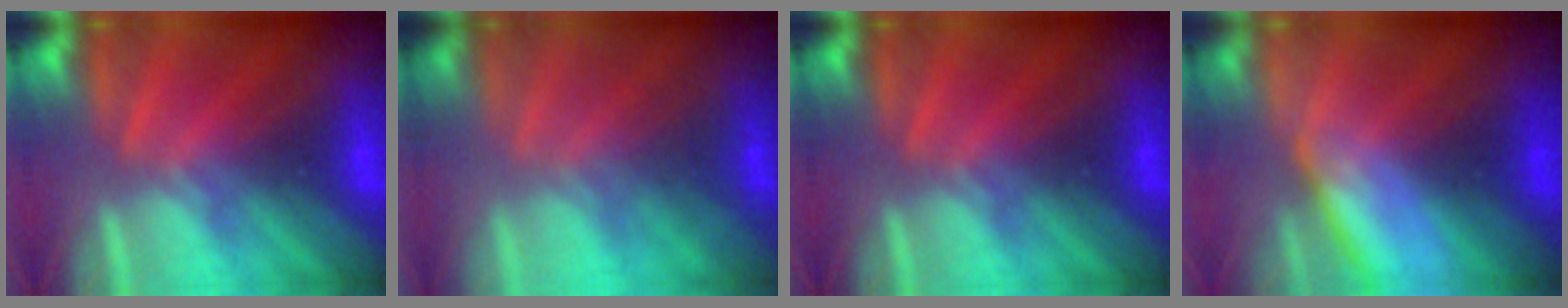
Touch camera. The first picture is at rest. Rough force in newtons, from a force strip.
{"total": 1.6}
{"total": 0.0}
{"total": 2.9}